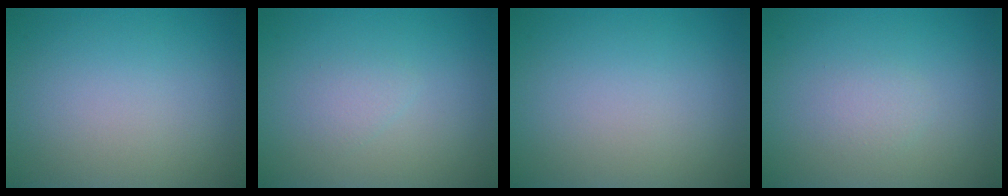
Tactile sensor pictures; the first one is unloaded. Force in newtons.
{"total": 1.0, "press": 1.0, "slide": 0.0}
{"total": 0.0}
{"total": 1.1, "press": 1.1, "slide": 0.0}